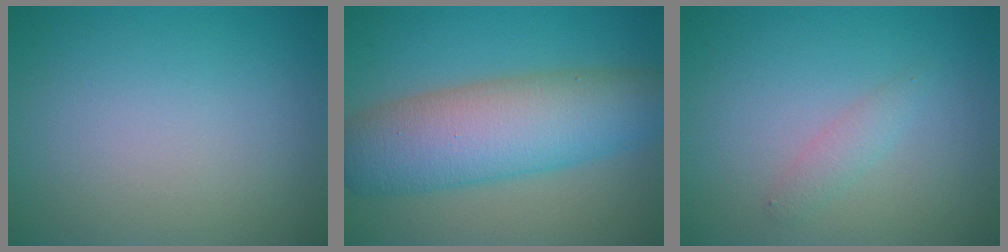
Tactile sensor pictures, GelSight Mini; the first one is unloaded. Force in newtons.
{"total": 9.1, "press": 9.1, "slide": 0.1}
{"total": 1.3, "press": 1.3, "slide": 0.0}